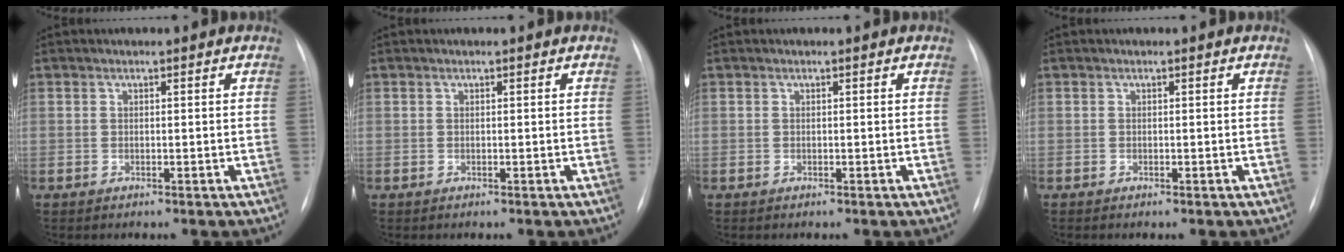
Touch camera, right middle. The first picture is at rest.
{"total": 0.0}
{"total": 0.0}
{"total": 0.0}